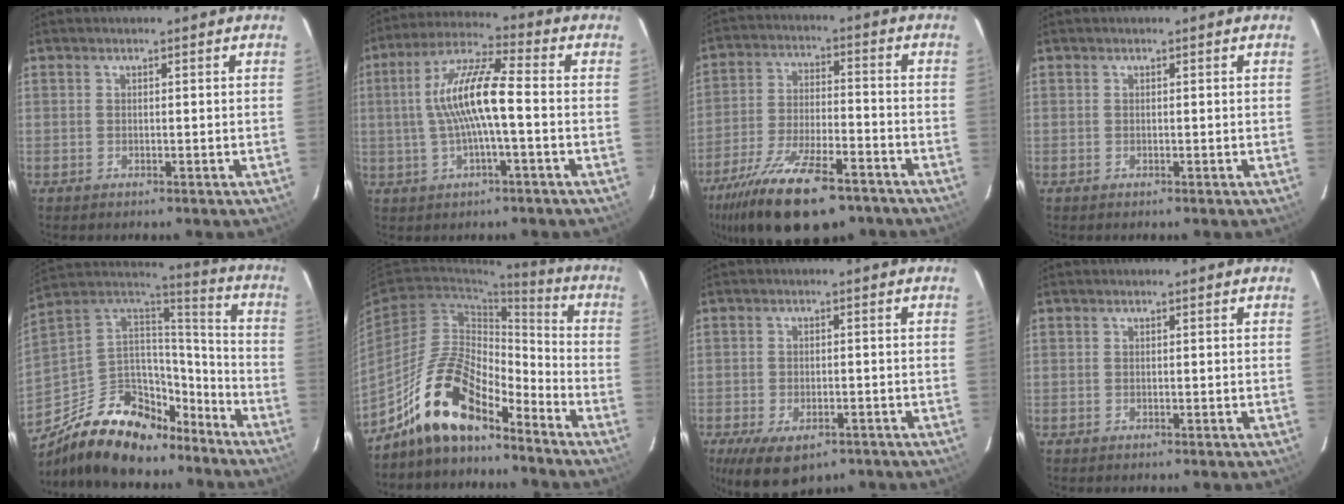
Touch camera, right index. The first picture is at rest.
{"total": 11.1, "force": [-0.5, 1.4, 11.0], "torque": [-0.212, 0.015, -0.010]}
{"total": 19.9, "force": [-14.3, 6.6, 12.2], "torque": [-0.243, -0.043, -0.233]}
{"total": 0.0}
{"total": 23.7, "force": [-15.9, 12.5, 12.4], "torque": [-0.256, 0.029, -0.245]}
{"total": 16.0, "force": [-12.4, 4.9, 8.8], "torque": [-0.169, 0.012, -0.231]}
{"total": 9.3, "force": [-5.9, 4.5, 5.7], "torque": [-0.120, -0.030, -0.088]}
{"total": 0.0}